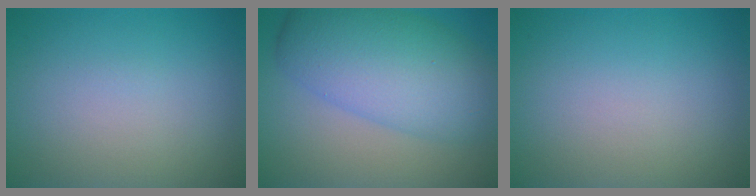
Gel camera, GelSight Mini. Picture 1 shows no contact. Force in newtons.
{"total": 8.2, "press": 8.2, "slide": 0.1}
{"total": 0.0}